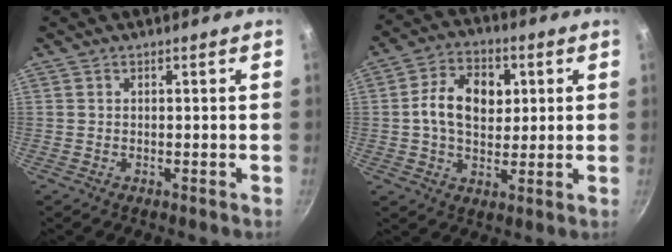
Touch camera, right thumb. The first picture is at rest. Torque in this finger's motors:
{"motor_torque": [1.32, 1.47, 0.64, -0.53, 0.09]}